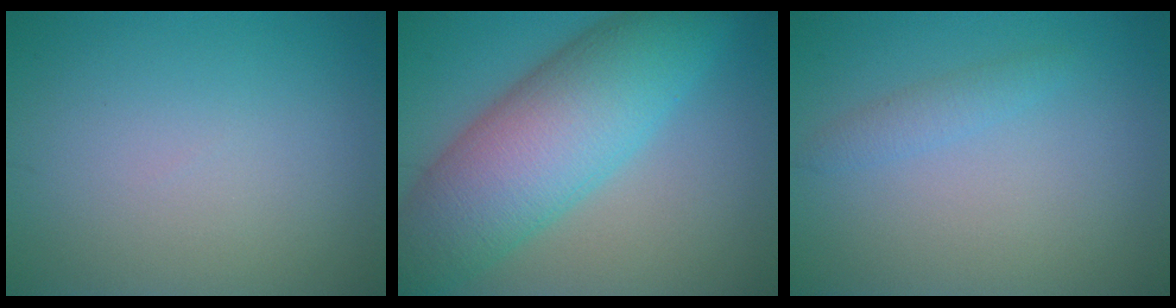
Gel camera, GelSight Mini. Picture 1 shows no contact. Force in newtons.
{"total": 11.2, "press": 11.2, "slide": 0.2}
{"total": 1.3, "press": 1.3, "slide": 0.1}